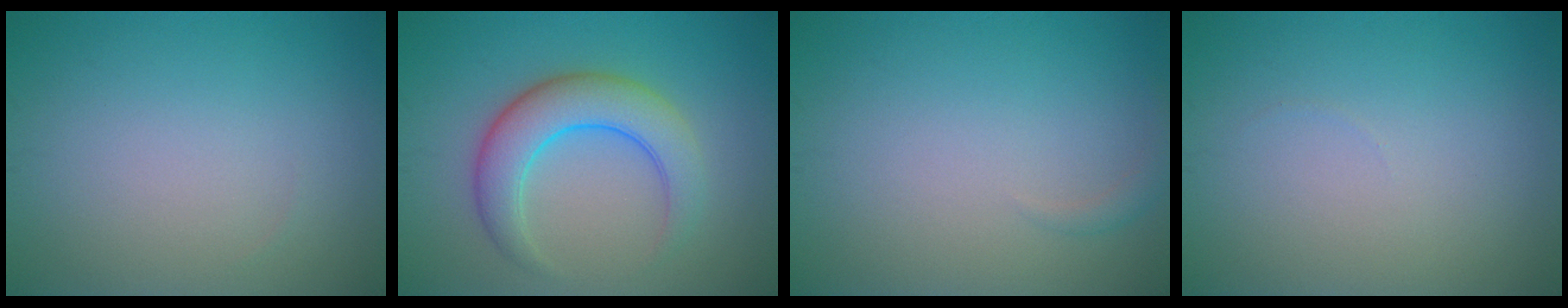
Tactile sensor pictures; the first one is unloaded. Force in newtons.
{"total": 5.6, "press": 5.6, "slide": 0.2}
{"total": 0.9, "press": 0.9, "slide": 0.1}
{"total": 0.0}